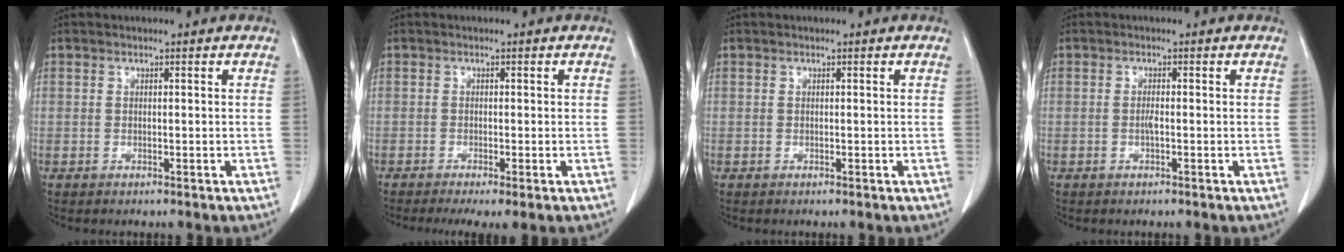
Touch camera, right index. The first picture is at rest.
{"total": 3.8, "force": [-2.2, 0.6, 3.0], "torque": [-0.047, -0.012, -0.036]}
{"total": 0.0}
{"total": 0.9, "force": [-0.2, 0.1, 0.9], "torque": [-0.017, 0.003, -0.004]}